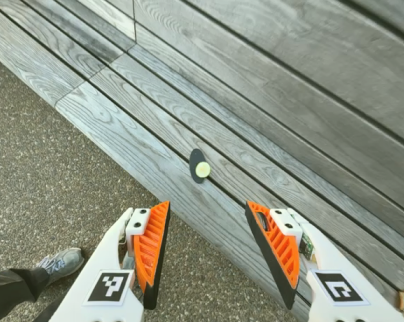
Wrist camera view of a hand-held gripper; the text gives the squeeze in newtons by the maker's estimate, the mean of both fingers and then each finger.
{"total": 0.0}